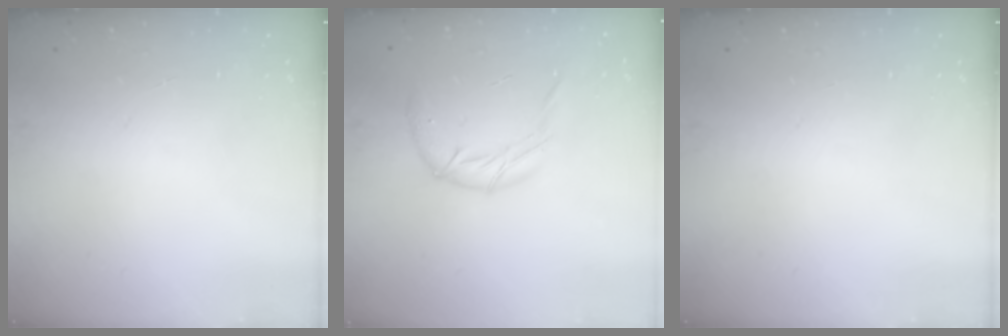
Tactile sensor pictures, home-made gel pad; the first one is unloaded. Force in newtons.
{"total": 9.5, "press": 9.4, "slide": 1.1}
{"total": 0.0}